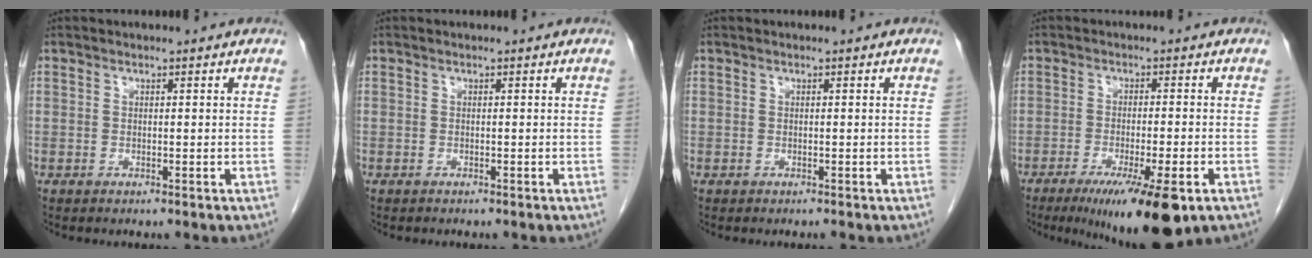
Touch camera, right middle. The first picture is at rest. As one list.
[{"total": 0.0}, {"total": 0.0}, {"total": 12.2, "force": [-7.3, 1.3, 9.7], "torque": [-0.131, -0.027, -0.110]}]